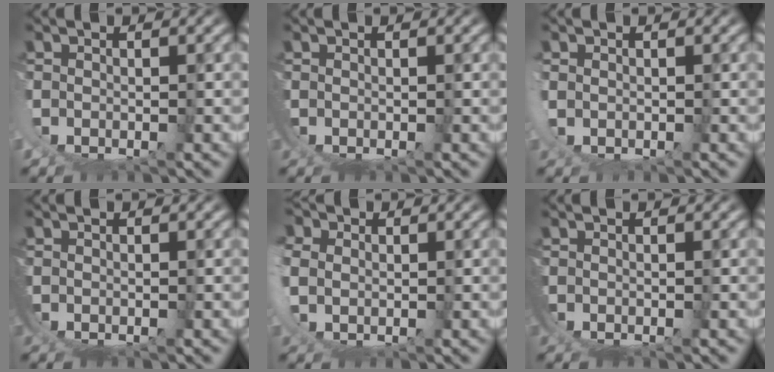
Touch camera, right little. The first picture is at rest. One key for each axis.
{"total": 0.6, "fx": 0.3, "fy": -0.2, "fz": -0.4, "tx": 0.015, "ty": 0.005, "tz": 0.002}
{"total": 1.0, "fx": 0.4, "fy": 0.2, "fz": 0.9, "tx": -0.034, "ty": -0.011, "tz": 0.016}
{"total": 0.0}
{"total": 2.4, "fx": 1.1, "fy": 1.5, "fz": 1.5, "tx": -0.054, "ty": -0.008, "tz": 0.028}
{"total": 0.0}